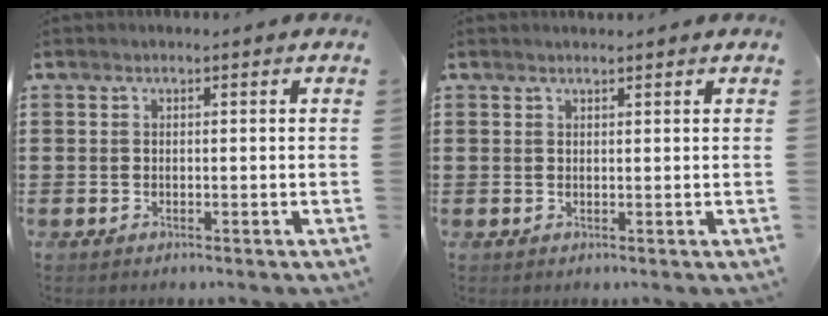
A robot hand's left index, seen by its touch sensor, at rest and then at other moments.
{"total": 0.8, "force": [0.8, 0.0, 0.2], "torque": [-0.007, -0.001, 0.016]}